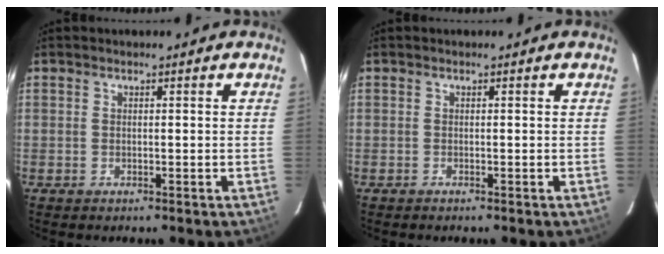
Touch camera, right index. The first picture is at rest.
{"total": 0.0}